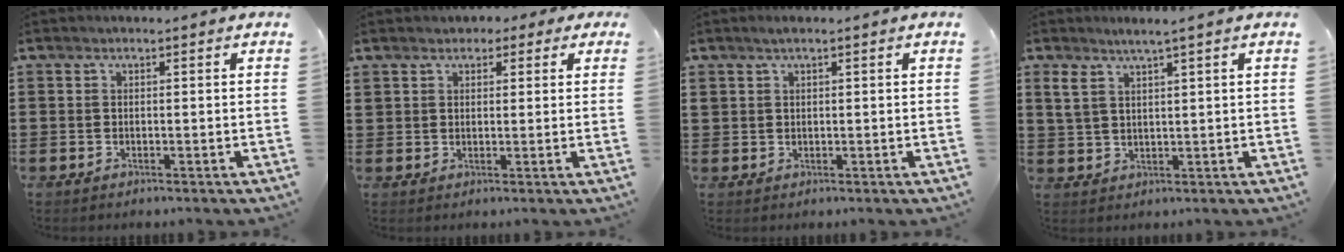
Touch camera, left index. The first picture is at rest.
{"total": 2.6, "force": [1.8, 1.8, 0.3], "torque": [-0.010, 0.008, 0.031]}
{"total": 1.2, "force": [0.7, 0.6, 0.8], "torque": [-0.018, 0.003, 0.013]}
{"total": 2.9, "force": [1.8, 0.5, 2.2], "torque": [-0.048, 0.003, 0.032]}